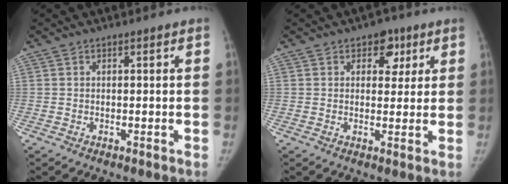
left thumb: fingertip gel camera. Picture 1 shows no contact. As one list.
[{"total": 4.8, "force": [2.2, 3.5, 2.4], "torque": [0.006, -0.006, 0.026]}]